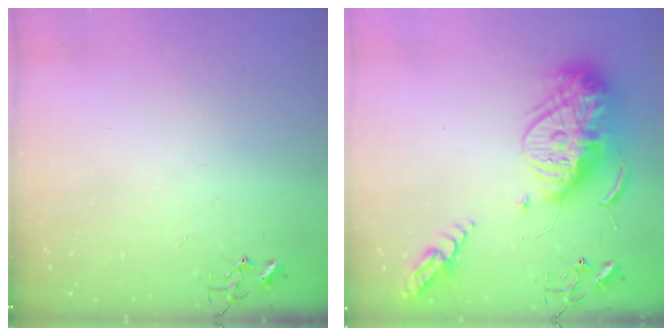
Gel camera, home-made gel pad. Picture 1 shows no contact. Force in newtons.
{"total": 19.6, "press": 19.5, "slide": 1.9}